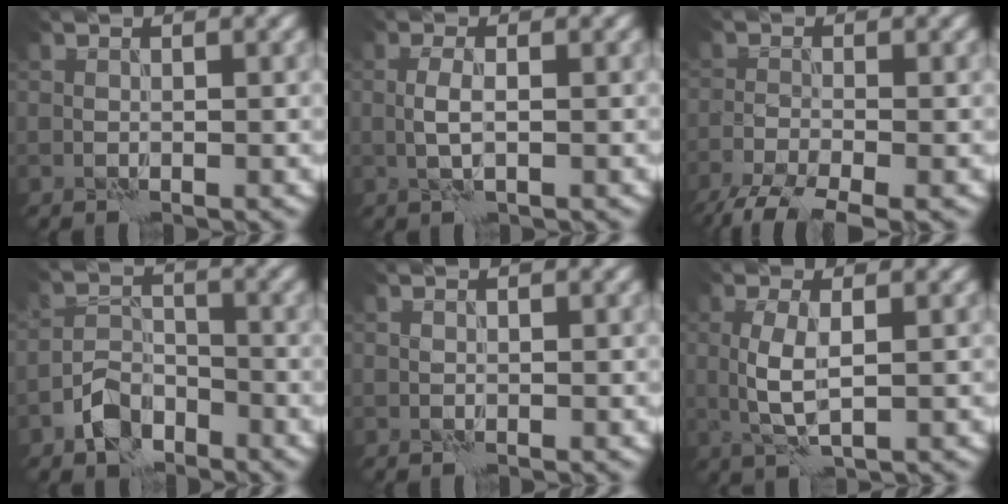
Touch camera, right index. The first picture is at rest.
{"total": 1.6, "force": [-0.1, 0.4, 1.6], "torque": [-0.034, 0.003, -0.004]}
{"total": 5.0, "force": [-3.9, 1.0, 2.9], "torque": [-0.057, -0.016, -0.079]}
{"total": 3.9, "force": [-2.7, 2.3, 1.7], "torque": [-0.025, 0.006, -0.057]}
{"total": 0.0}
{"total": 3.1, "force": [0.3, 0.9, 3.0], "torque": [-0.069, 0.001, 0.009]}